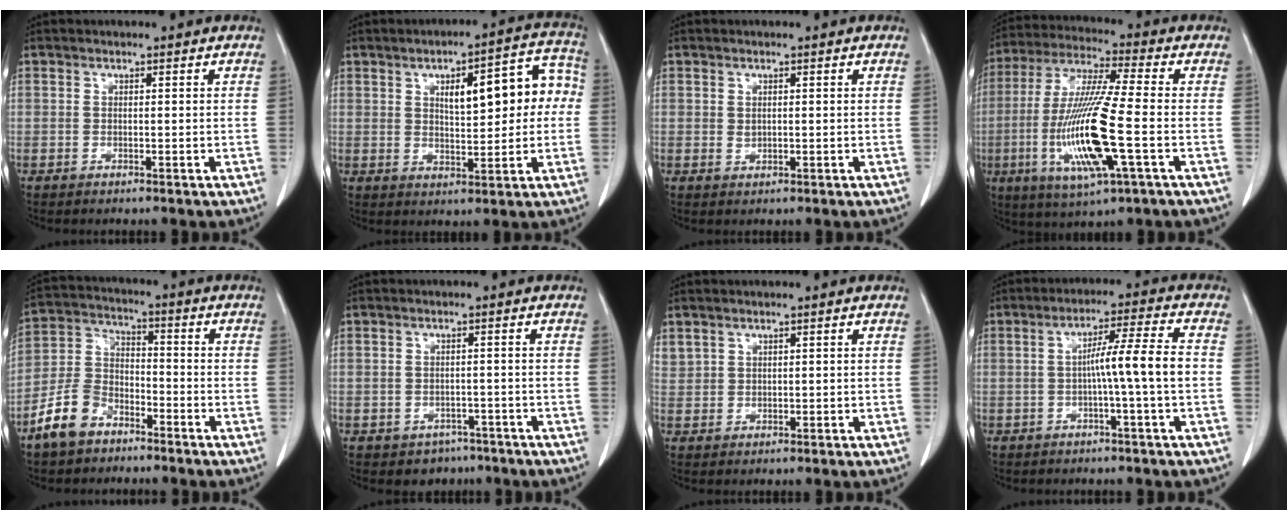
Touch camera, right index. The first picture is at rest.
{"total": 12.1, "force": [2.0, 4.3, 11.2], "torque": [-0.141, 0.039, 0.030]}
{"total": 0.9, "force": [0.2, 0.7, 0.6], "torque": [-0.010, -0.002, 0.007]}
{"total": 16.7, "force": [-3.9, 1.2, 16.2], "torque": [-0.339, -0.017, -0.072]}
{"total": 8.6, "force": [-5.8, 5.1, 3.7], "torque": [-0.092, 0.011, -0.115]}
{"total": 3.4, "force": [-2.3, 2.5, 0.4], "torque": [-0.002, 0.011, -0.026]}
{"total": 2.2, "force": [1.5, 1.6, 0.6], "torque": [-0.014, 0.012, 0.040]}
{"total": 7.3, "force": [-1.0, -1.0, 7.1], "torque": [-0.118, 0.015, -0.016]}